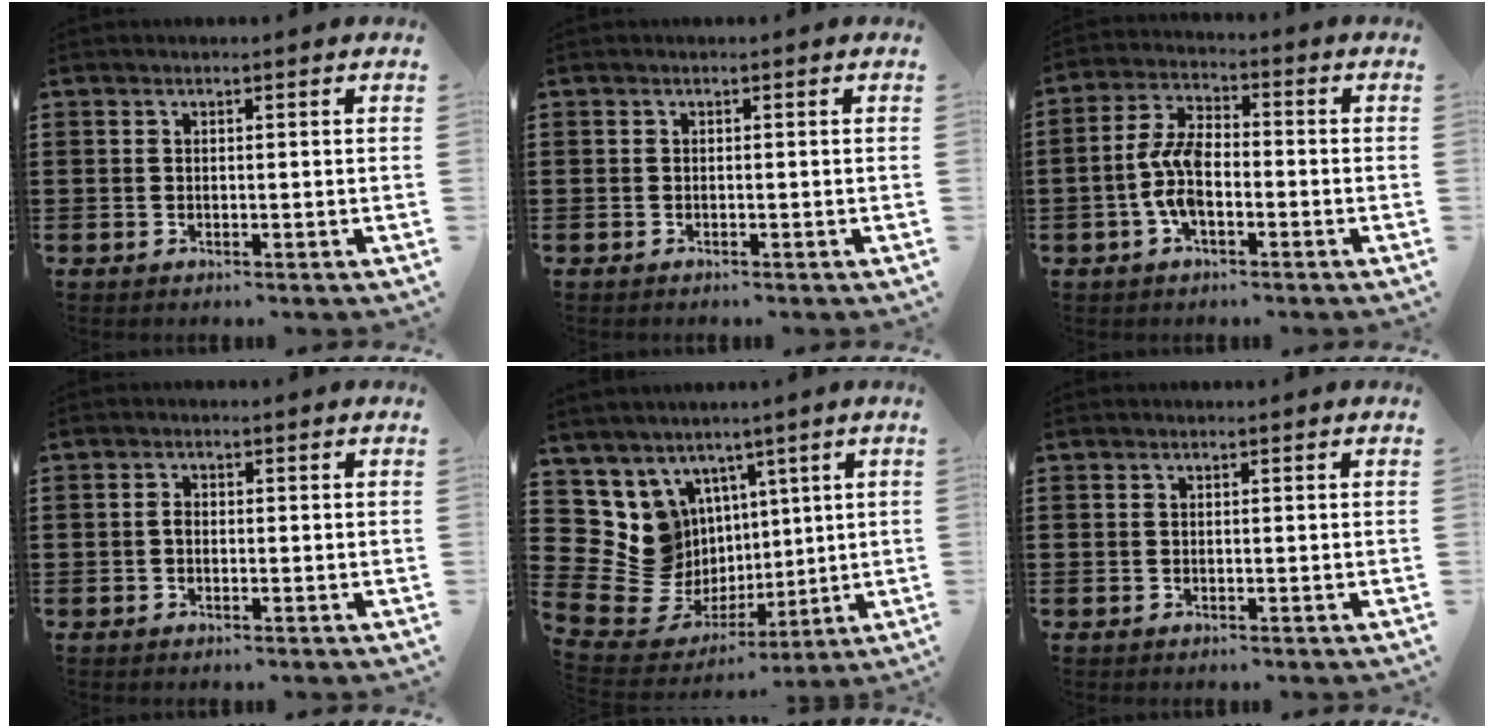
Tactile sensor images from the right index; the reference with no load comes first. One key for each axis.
{"total": 0.0}
{"total": 7.4, "fx": -1.9, "fy": 3.4, "fz": 6.3, "tx": -0.153, "ty": -0.003, "tz": -0.043}
{"total": 1.2, "fx": -0.3, "fy": 0.8, "fz": 0.9, "tx": -0.019, "ty": 0.001, "tz": -0.006}
{"total": 10.9, "fx": 1.3, "fy": 10.4, "fz": 2.7, "tx": -0.127, "ty": -0.033, "tz": 0.037}
{"total": 0.0}